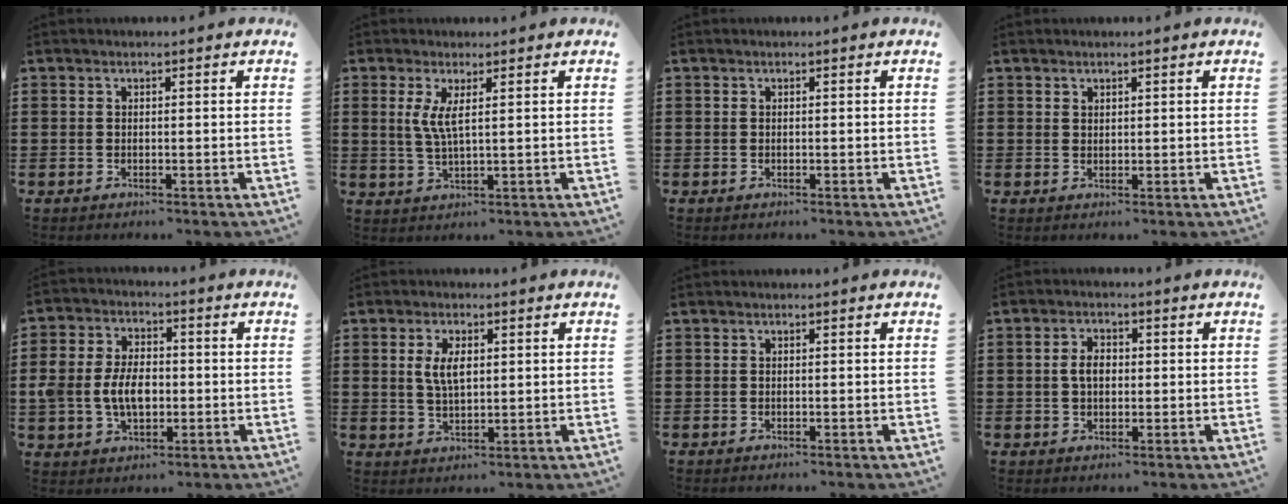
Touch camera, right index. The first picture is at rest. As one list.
[{"total": 3.8, "force": [1.1, 0.5, 3.6], "torque": [-0.082, -0.005, 0.016]}, {"total": 0.0}, {"total": 1.0, "force": [0.9, 0.5, 0.1], "torque": [-0.003, 0.003, 0.017]}, {"total": 7.4, "force": [-0.8, 5.0, 5.3], "torque": [-0.121, 0.001, -0.023]}, {"total": 4.6, "force": [1.1, 2.1, 4.0], "torque": [-0.082, 0.009, 0.017]}, {"total": 0.0}, {"total": 3.2, "force": [0.2, 2.0, 2.5], "torque": [-0.052, 0.009, 0.001]}]